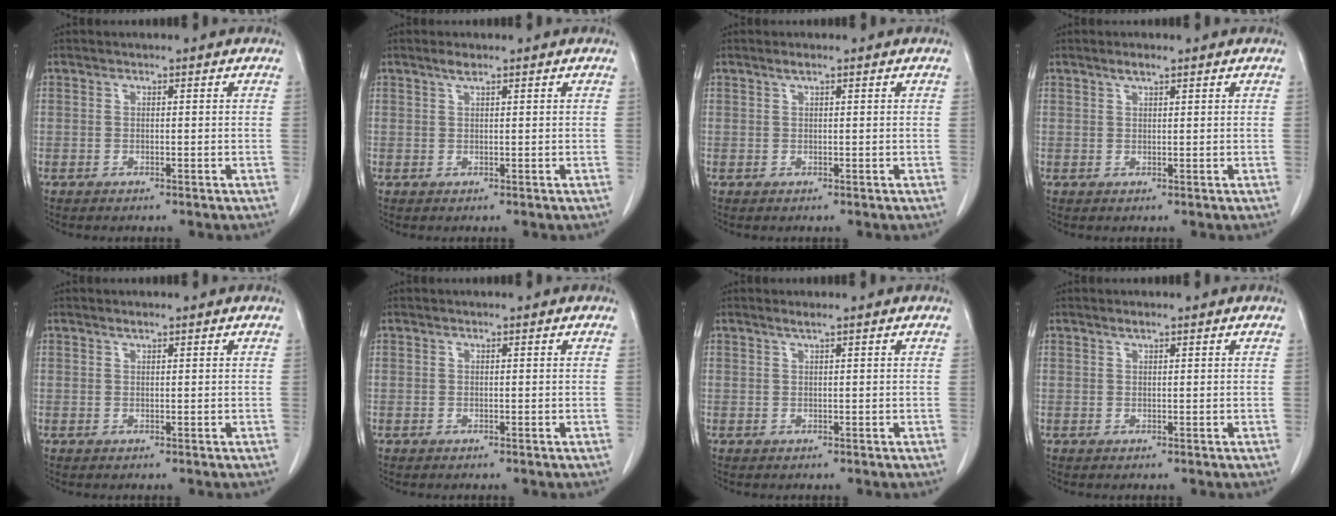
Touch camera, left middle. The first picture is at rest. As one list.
[{"total": 1.3, "force": [0.9, 0.1, 0.9], "torque": [-0.019, 0.003, 0.020]}, {"total": 0.8, "force": [0.6, 0.0, 0.6], "torque": [-0.014, 0.003, 0.012]}, {"total": 1.5, "force": [1.1, 0.3, 1.0], "torque": [-0.023, 0.003, 0.023]}, {"total": 0.6, "force": [0.6, 0.1, 0.3], "torque": [-0.012, 0.000, 0.012]}, {"total": 0.0}, {"total": 0.8, "force": [0.6, -0.2, 0.5], "torque": [-0.018, 0.001, 0.017]}, {"total": 0.8, "force": [0.6, 0.1, 0.4], "torque": [-0.013, 0.001, 0.014]}]